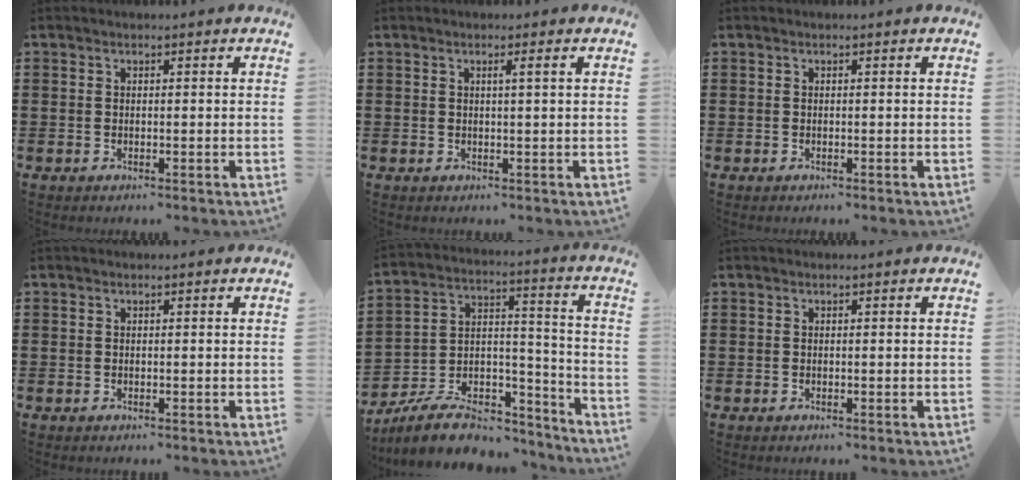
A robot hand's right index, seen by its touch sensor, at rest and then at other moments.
{"total": 1.3, "force": [0.3, -0.2, 1.3], "torque": [-0.022, -0.003, 0.004]}
{"total": 0.0}
{"total": 0.0}
{"total": 9.2, "force": [-7.2, 4.1, 4.0], "torque": [-0.074, 0.026, -0.135]}
{"total": 0.0}